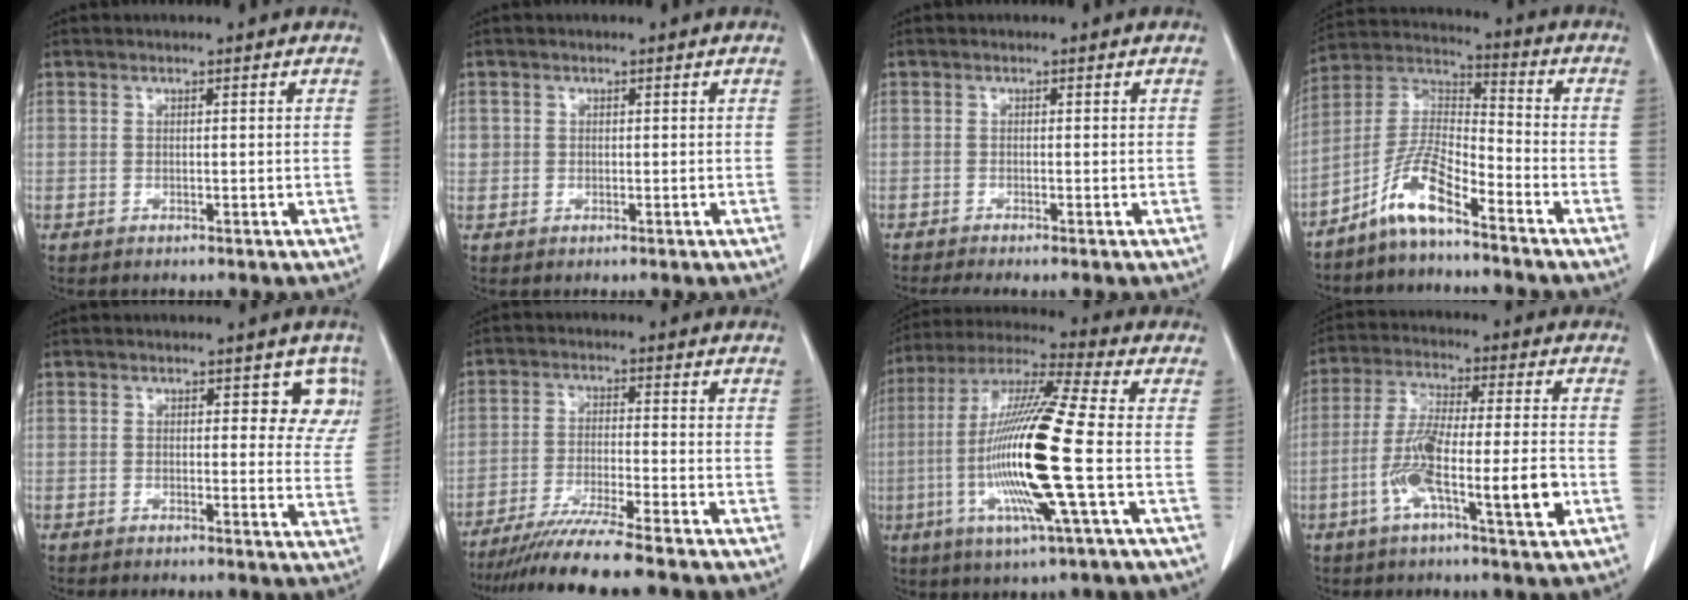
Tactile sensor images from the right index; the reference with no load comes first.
{"total": 1.2, "force": [0.2, 1.1, 0.2], "torque": [0.008, 0.004, 0.000]}
{"total": 2.7, "force": [-2.1, -0.1, 1.6], "torque": [-0.025, -0.006, -0.037]}
{"total": 8.7, "force": [-6.1, 1.2, 6.2], "torque": [-0.132, 0.011, -0.121]}
{"total": 4.9, "force": [2.5, 2.9, 3.1], "torque": [-0.005, -0.001, 0.017]}
{"total": 10.4, "force": [-8.7, -1.3, 5.5], "torque": [-0.082, -0.034, -0.144]}
{"total": 18.3, "force": [-3.3, 0.1, 18.0], "torque": [-0.368, -0.010, -0.072]}
{"total": 12.3, "force": [-3.9, 1.4, 11.6], "torque": [-0.211, 0.001, -0.070]}